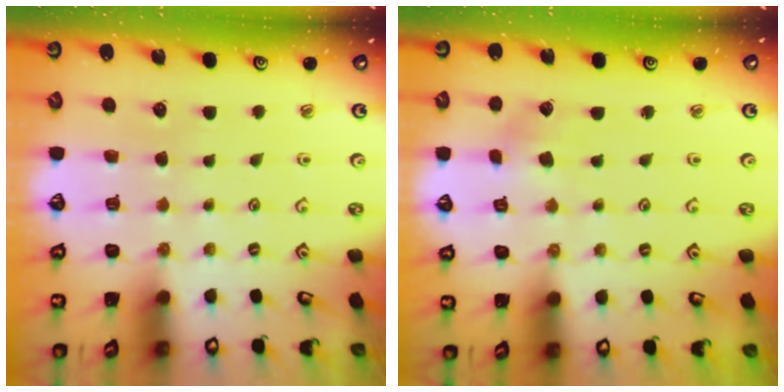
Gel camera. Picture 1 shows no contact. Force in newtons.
{"total": 2.3, "press": 2.3, "slide": 0.3}